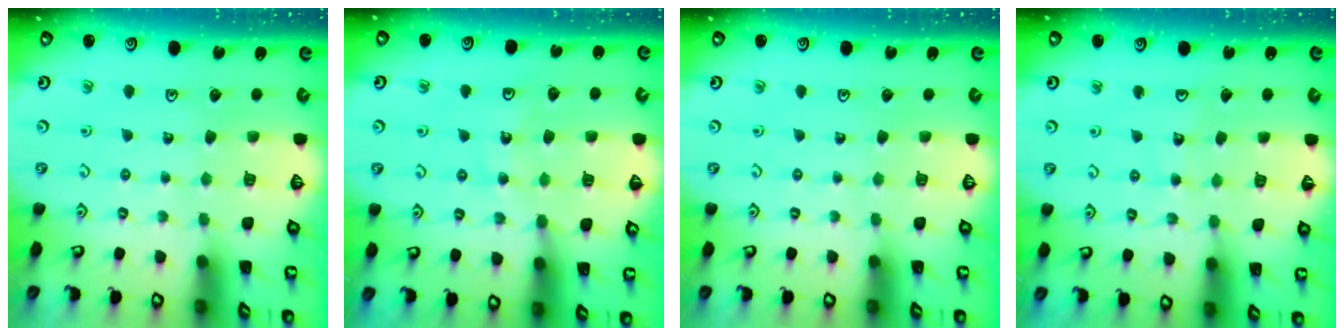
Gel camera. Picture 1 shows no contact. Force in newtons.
{"total": 12.5, "press": 12.0, "slide": 3.4}
{"total": 0.0}
{"total": 5.1, "press": 5.1, "slide": 0.7}